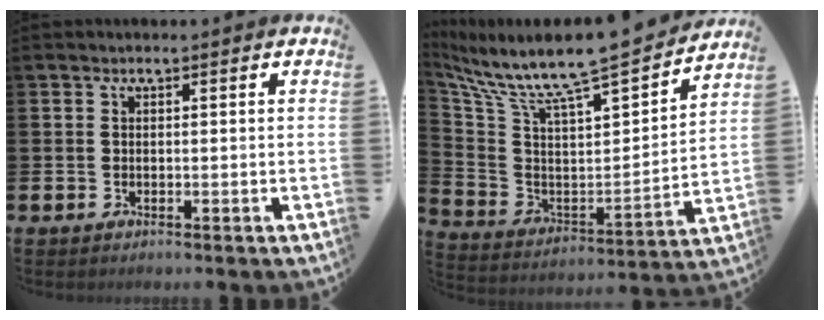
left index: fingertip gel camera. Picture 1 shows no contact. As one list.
[{"total": 9.7, "force": [8.6, 0.8, 4.3], "torque": [-0.122, -0.077, 0.139]}]